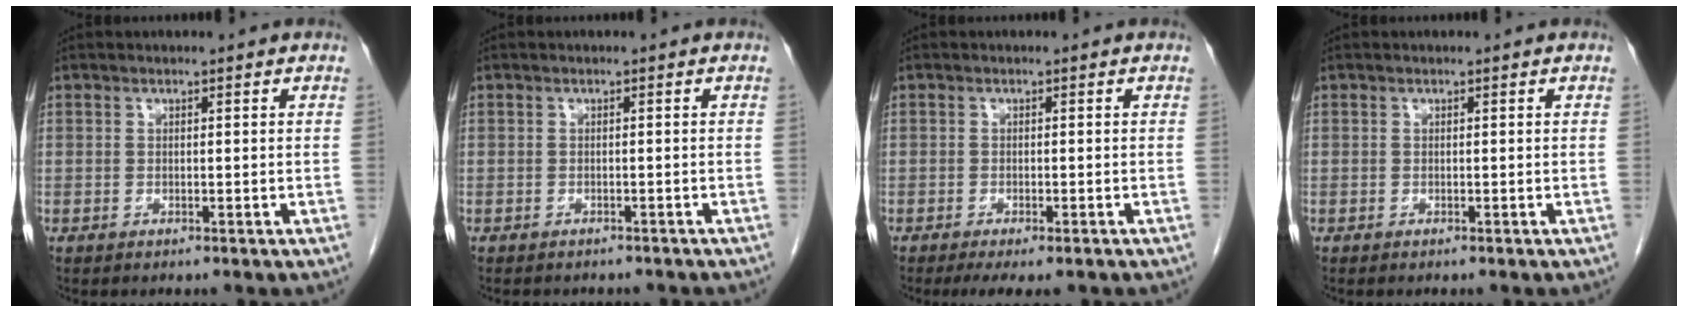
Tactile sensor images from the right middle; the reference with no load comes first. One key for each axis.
{"total": 5.1, "fx": -4.4, "fy": 1.8, "fz": 1.6, "tx": -0.019, "ty": 0.000, "tz": -0.048}
{"total": 4.9, "fx": -3.7, "fy": 1.3, "fz": 3.0, "tx": -0.038, "ty": -0.010, "tz": -0.052}
{"total": 0.0}